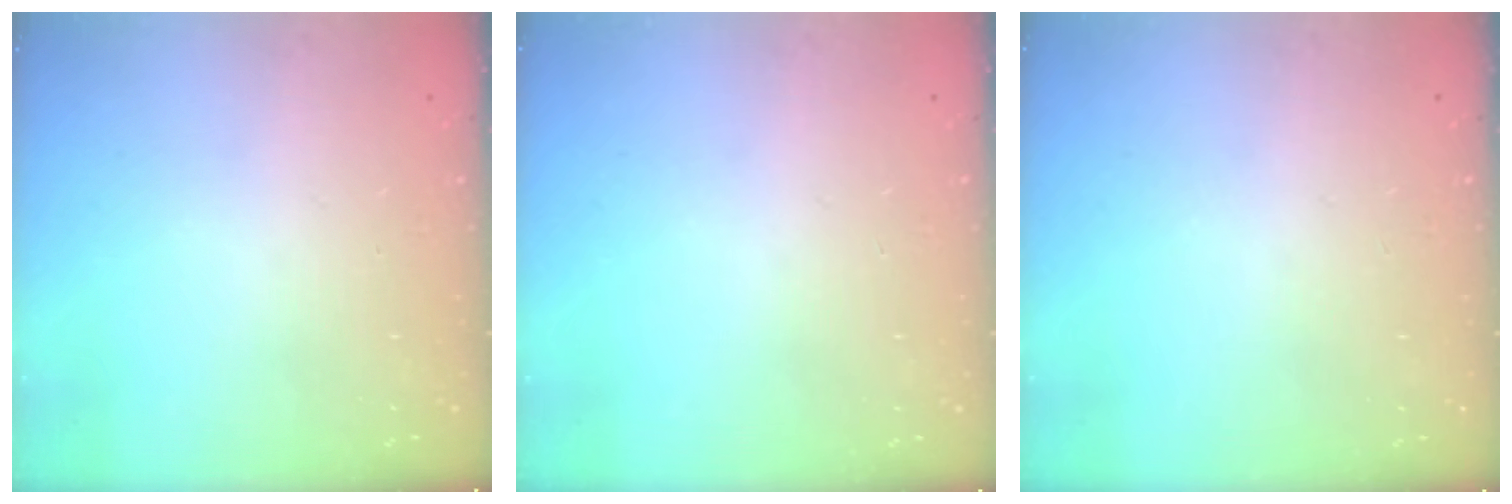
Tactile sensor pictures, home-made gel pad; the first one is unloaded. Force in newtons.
{"total": 0.0}
{"total": 0.0}